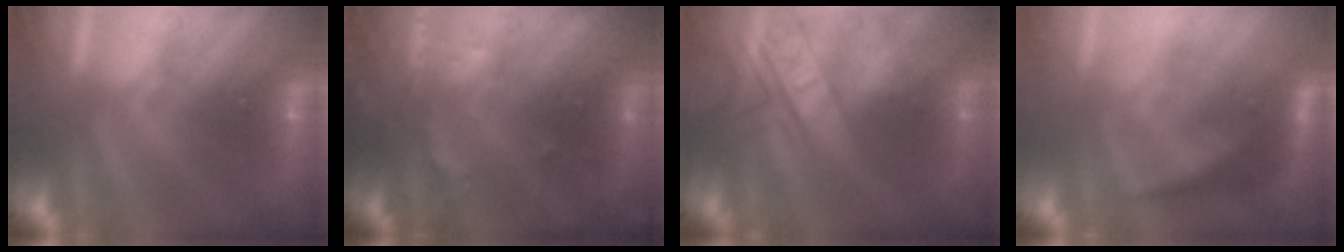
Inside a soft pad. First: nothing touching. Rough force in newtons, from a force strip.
{"total": 6.9}
{"total": 2.5}
{"total": 2.9}